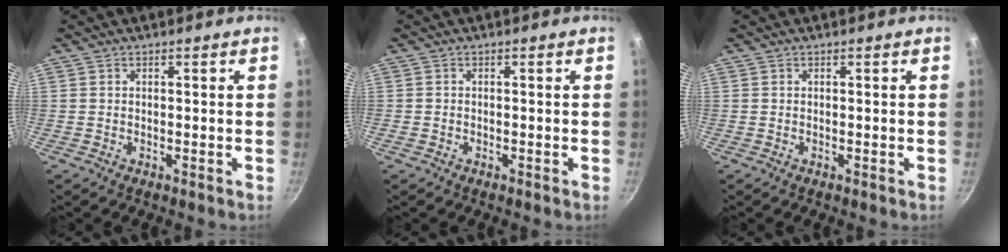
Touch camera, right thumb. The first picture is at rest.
{"total": 0.7, "force": [-0.4, 0.5, 0.2], "torque": [-0.006, 0.003, -0.005]}
{"total": 0.0}